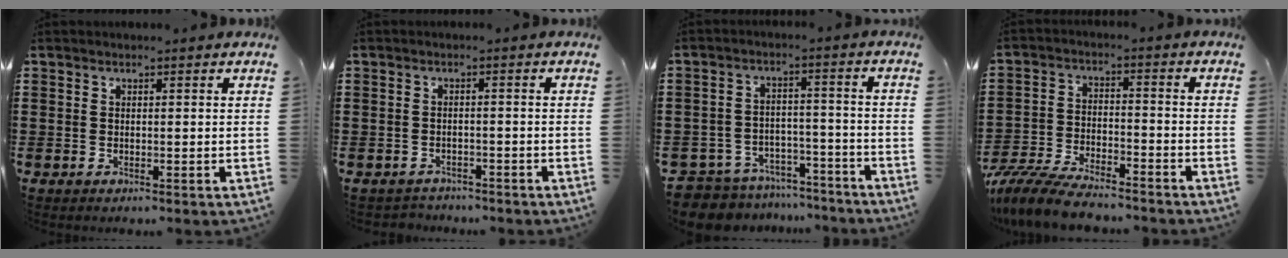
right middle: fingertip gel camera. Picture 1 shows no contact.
{"total": 1.7, "force": [-1.7, 0.4, -0.2], "torque": [-0.004, -0.001, -0.038]}
{"total": 6.8, "force": [-6.7, 1.1, 0.4], "torque": [-0.025, 0.013, -0.138]}
{"total": 8.0, "force": [-7.5, 1.1, 2.6], "torque": [-0.058, 0.007, -0.147]}